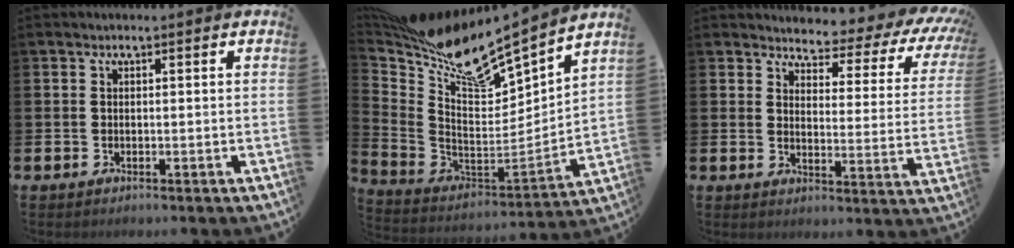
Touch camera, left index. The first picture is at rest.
{"total": 12.9, "force": [11.4, 2.1, 5.7], "torque": [-0.151, -0.076, 0.194]}
{"total": 3.8, "force": [3.2, 1.6, 1.3], "torque": [-0.031, -0.038, 0.043]}